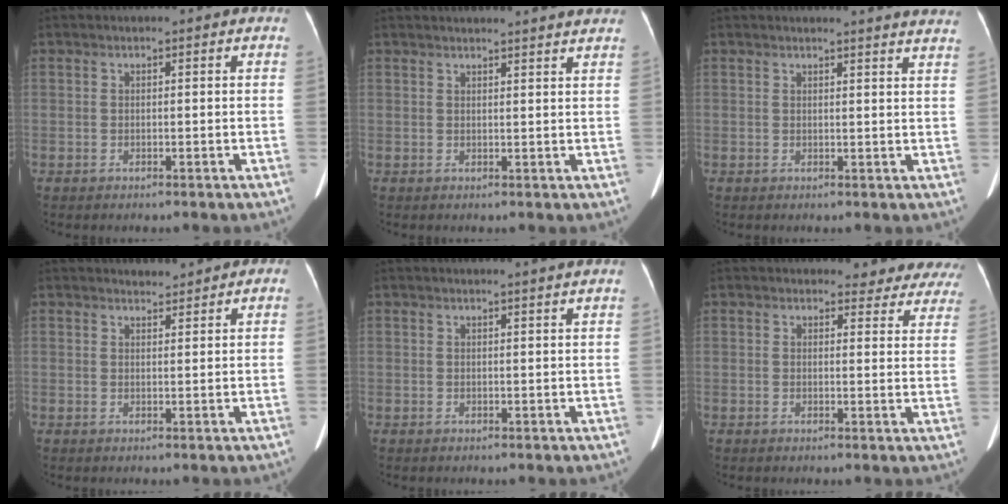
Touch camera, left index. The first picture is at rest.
{"total": 10.1, "force": [9.6, -0.3, 2.9], "torque": [-0.036, 0.004, 0.098]}
{"total": 9.3, "force": [8.9, -0.5, 2.6], "torque": [-0.027, -0.032, 0.076]}
{"total": 1.4, "force": [1.4, 0.3, 0.0], "torque": [-0.004, 0.004, 0.024]}
{"total": 1.5, "force": [1.2, -0.5, 0.6], "torque": [-0.017, -0.005, 0.023]}
{"total": 9.1, "force": [8.5, 3.2, 0.3], "torque": [0.042, -0.019, 0.058]}